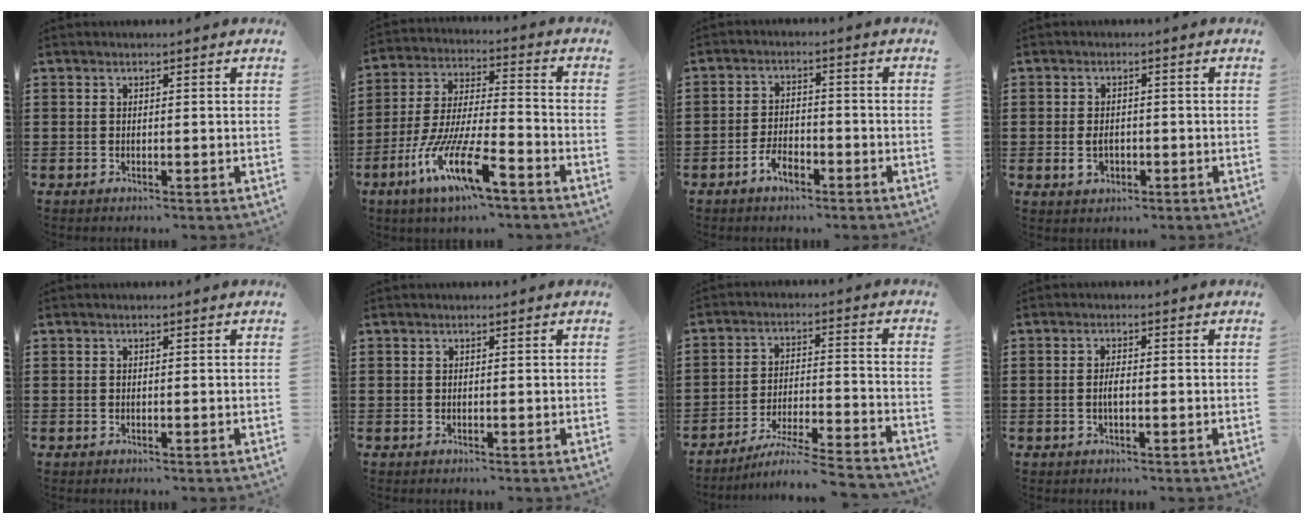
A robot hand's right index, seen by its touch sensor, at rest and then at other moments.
{"total": 13.0, "force": [-8.5, 2.5, 9.5], "torque": [-0.208, 0.004, -0.164]}
{"total": 3.8, "force": [-2.6, 1.6, 2.2], "torque": [-0.046, 0.005, -0.051]}
{"total": 3.0, "force": [-0.7, 1.9, 2.3], "torque": [-0.053, -0.003, -0.014]}
{"total": 0.0}
{"total": 0.0}
{"total": 6.2, "force": [-5.6, -0.3, 2.6], "torque": [-0.049, -0.010, -0.109]}
{"total": 1.8, "force": [-0.3, 0.7, 1.7], "torque": [-0.040, 0.002, -0.008]}